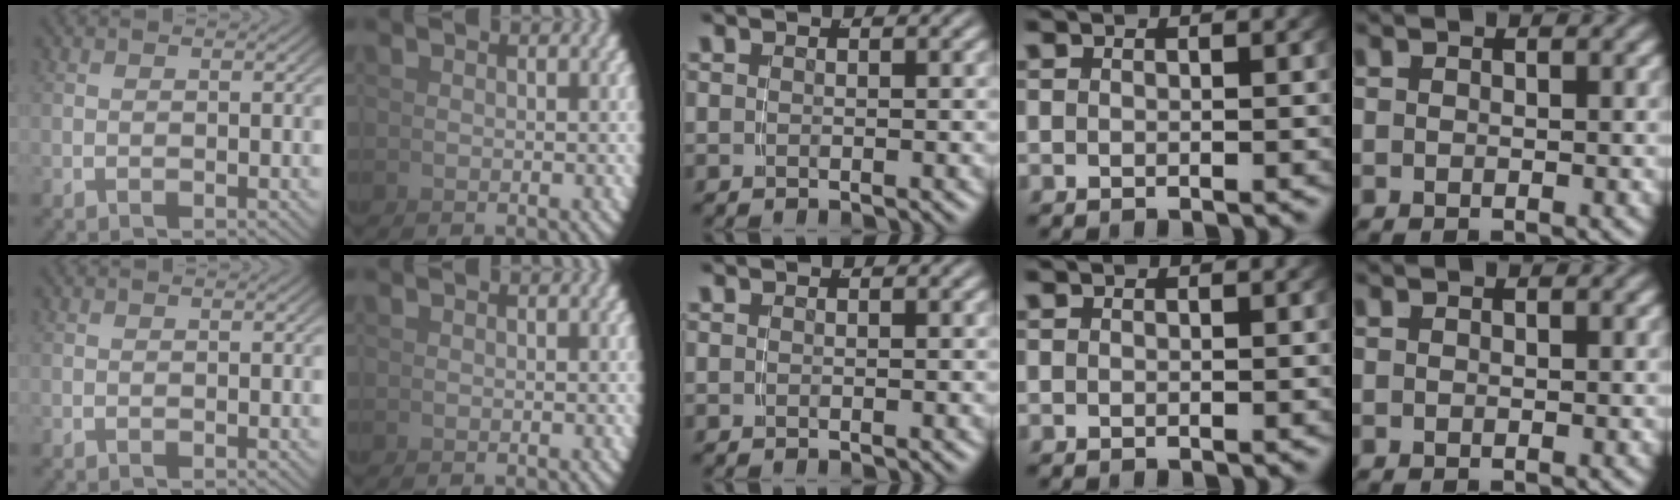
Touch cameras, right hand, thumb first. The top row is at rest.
{}